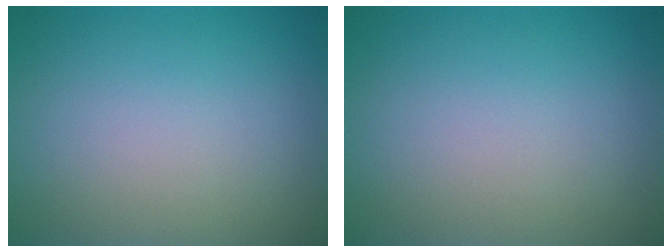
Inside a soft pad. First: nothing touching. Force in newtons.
{"total": 0.0}